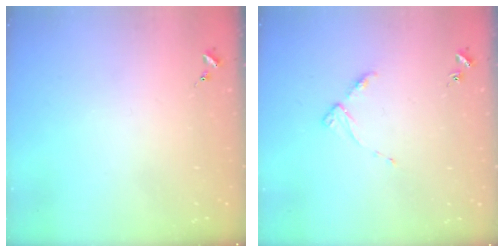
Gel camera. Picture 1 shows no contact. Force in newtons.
{"total": 4.5, "press": 4.4, "slide": 0.6}